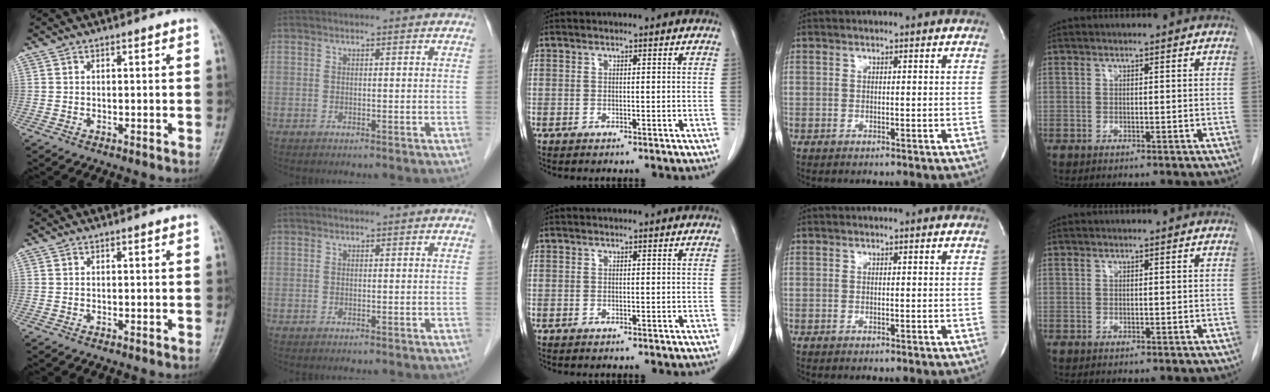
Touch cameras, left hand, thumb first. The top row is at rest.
{}